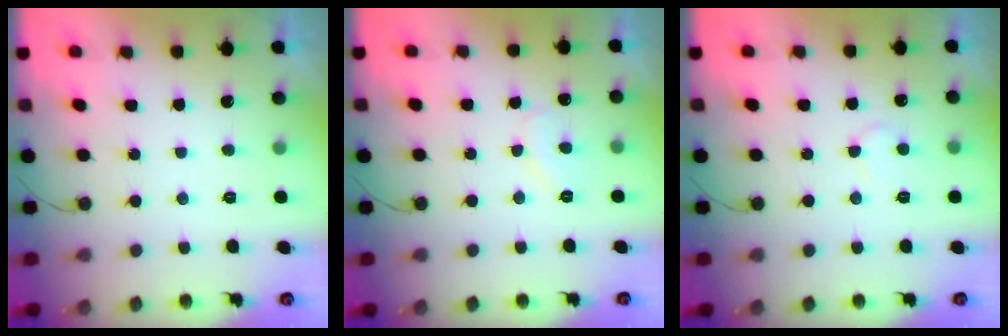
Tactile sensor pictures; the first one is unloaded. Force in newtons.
{"total": 6.9, "press": 6.9, "slide": 0.2}
{"total": 4.7, "press": 4.7, "slide": 0.4}